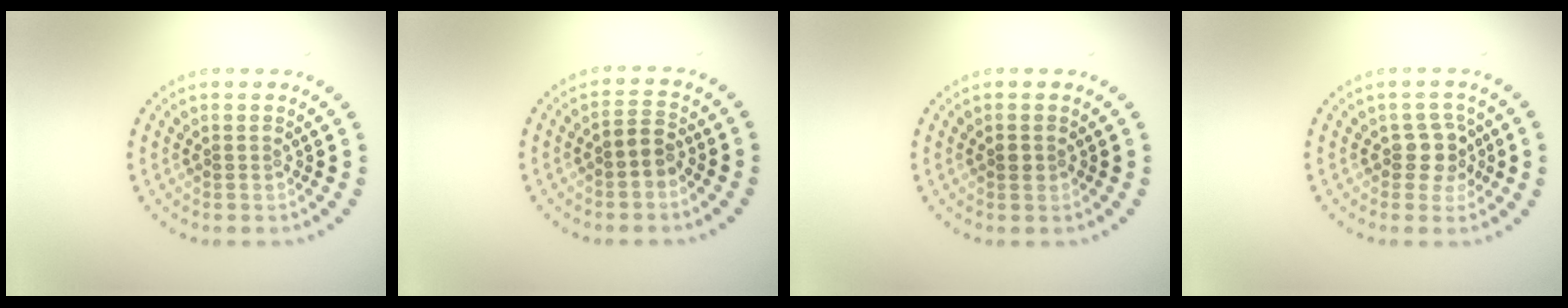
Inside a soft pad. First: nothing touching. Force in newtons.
{"total": 1.8, "press": 1.6, "slide": 0.9}
{"total": 0.9, "press": 0.9, "slide": 0.1}
{"total": 2.3, "press": 2.0, "slide": 1.1}